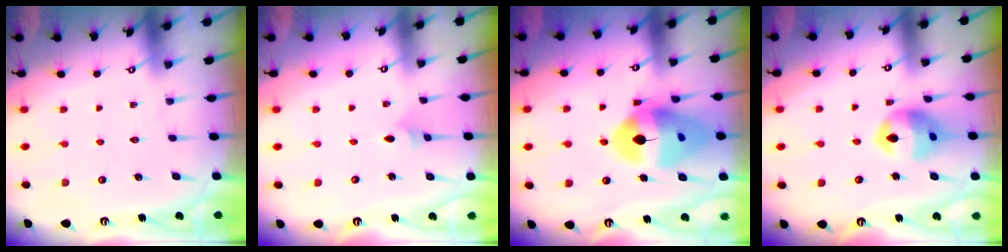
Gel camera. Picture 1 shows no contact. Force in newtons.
{"total": 2.9, "press": 2.8, "slide": 0.7}
{"total": 16.7, "press": 16.6, "slide": 1.6}
{"total": 12.8, "press": 12.7, "slide": 2.0}